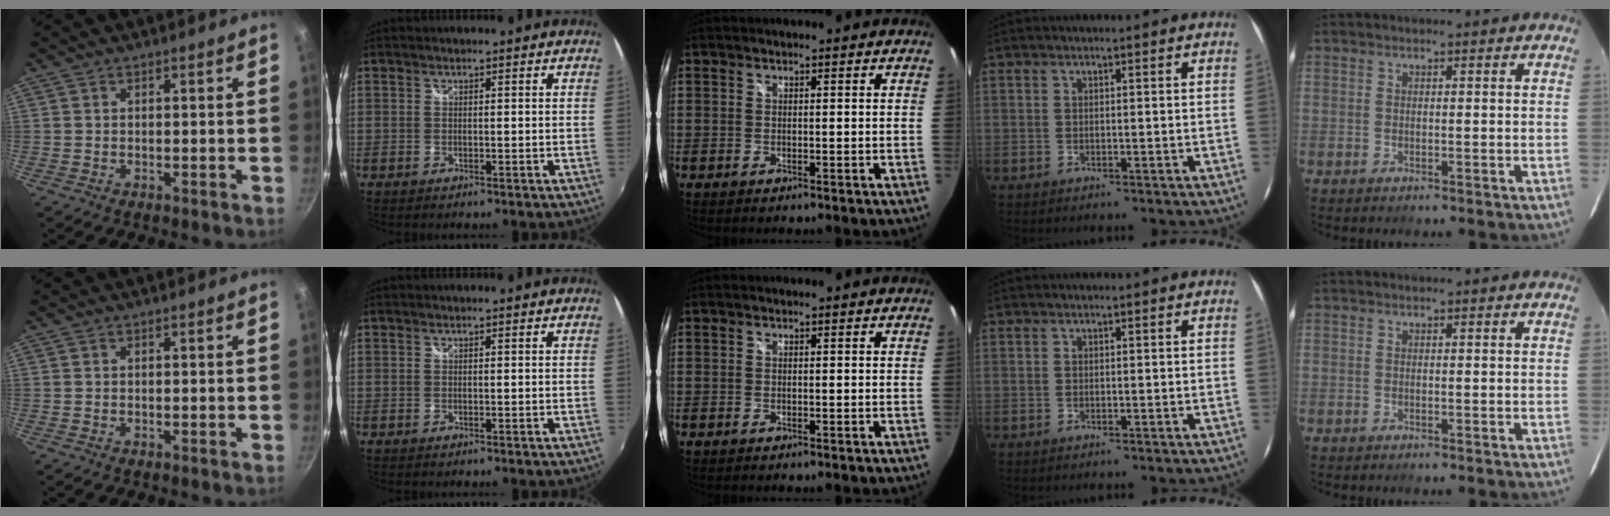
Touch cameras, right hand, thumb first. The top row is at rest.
{}